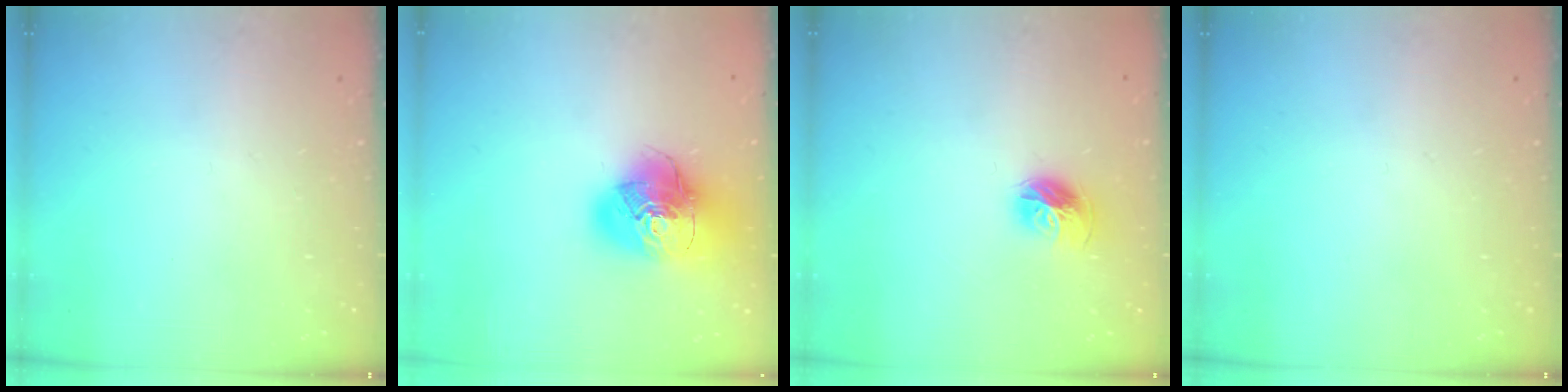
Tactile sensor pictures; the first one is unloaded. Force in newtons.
{"total": 19.1, "press": 18.9, "slide": 2.6}
{"total": 10.0, "press": 9.9, "slide": 1.2}
{"total": 0.0}